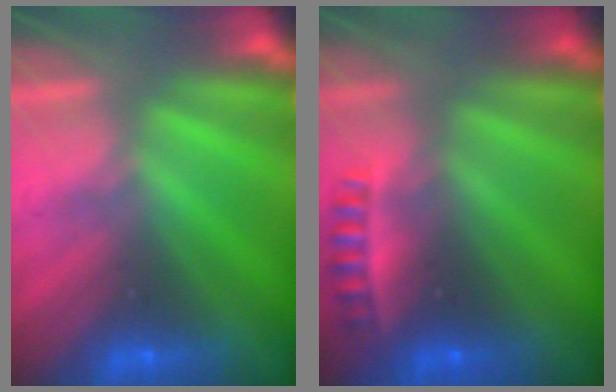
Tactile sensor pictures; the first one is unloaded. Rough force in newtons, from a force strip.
{"total": 2.4}